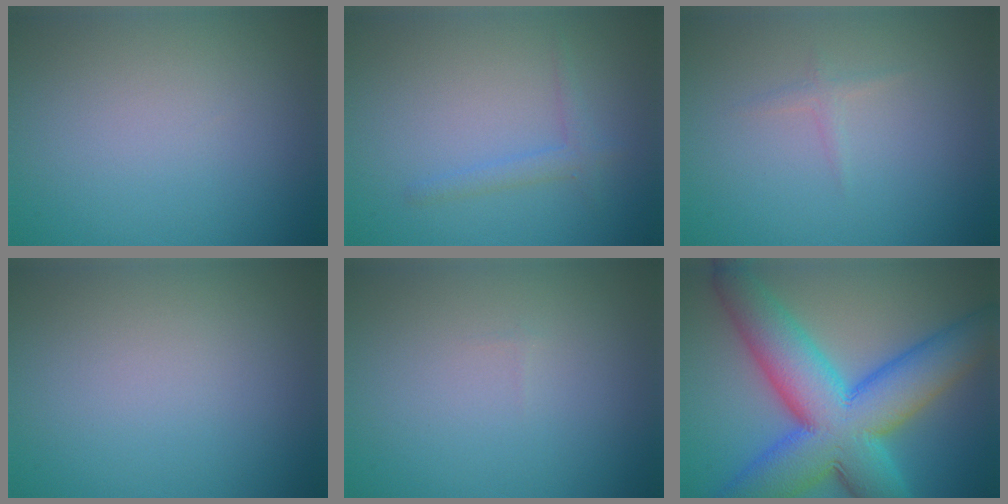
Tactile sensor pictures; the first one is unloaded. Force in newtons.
{"total": 1.5, "press": 1.5, "slide": 0.1}
{"total": 0.8, "press": 0.8, "slide": 0.0}
{"total": 0.0}
{"total": 0.0}
{"total": 13.8, "press": 13.8, "slide": 0.2}